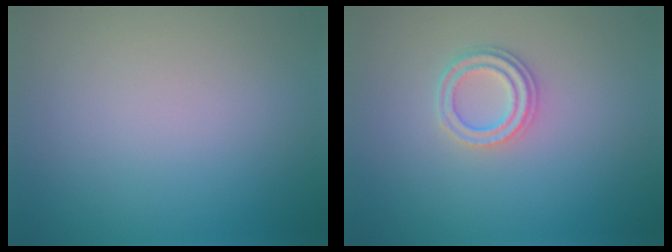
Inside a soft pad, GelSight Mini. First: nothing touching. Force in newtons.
{"total": 2.3, "press": 2.1, "slide": 1.0}